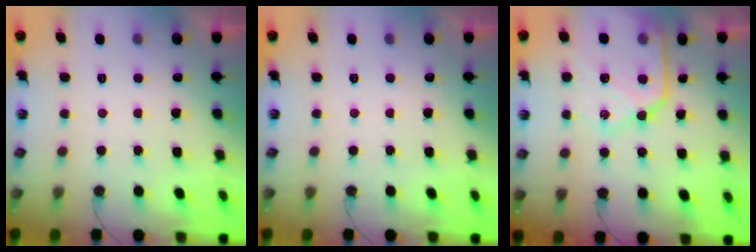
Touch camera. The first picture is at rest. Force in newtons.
{"total": 0.0}
{"total": 19.1, "press": 19.1, "slide": 1.6}